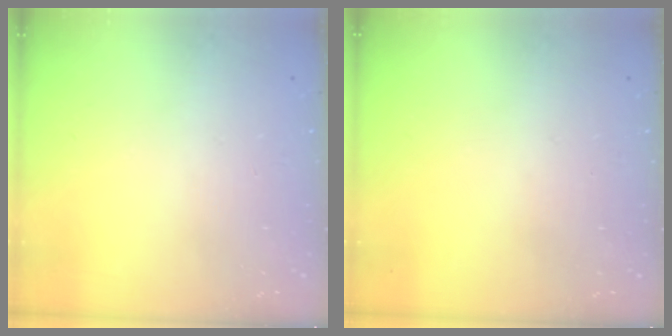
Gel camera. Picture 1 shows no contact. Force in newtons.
{"total": 0.0}